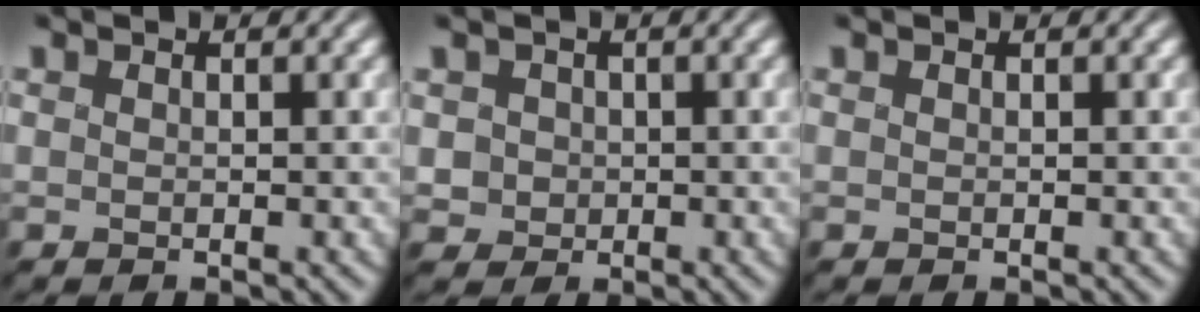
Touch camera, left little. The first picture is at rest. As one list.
[{"total": 1.3, "force": [-0.3, 1.3, -0.1], "torque": [-0.016, -0.006, 0.005]}, {"total": 0.0}]